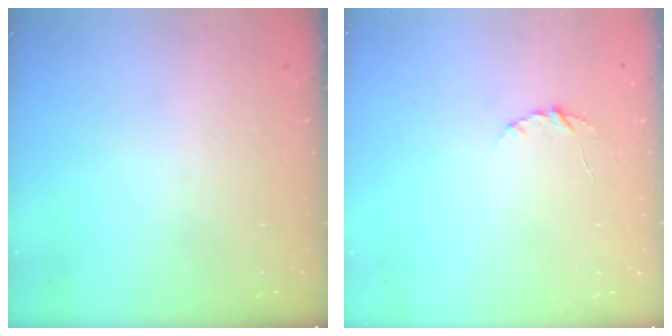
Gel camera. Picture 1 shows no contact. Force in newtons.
{"total": 3.9, "press": 3.9, "slide": 0.5}